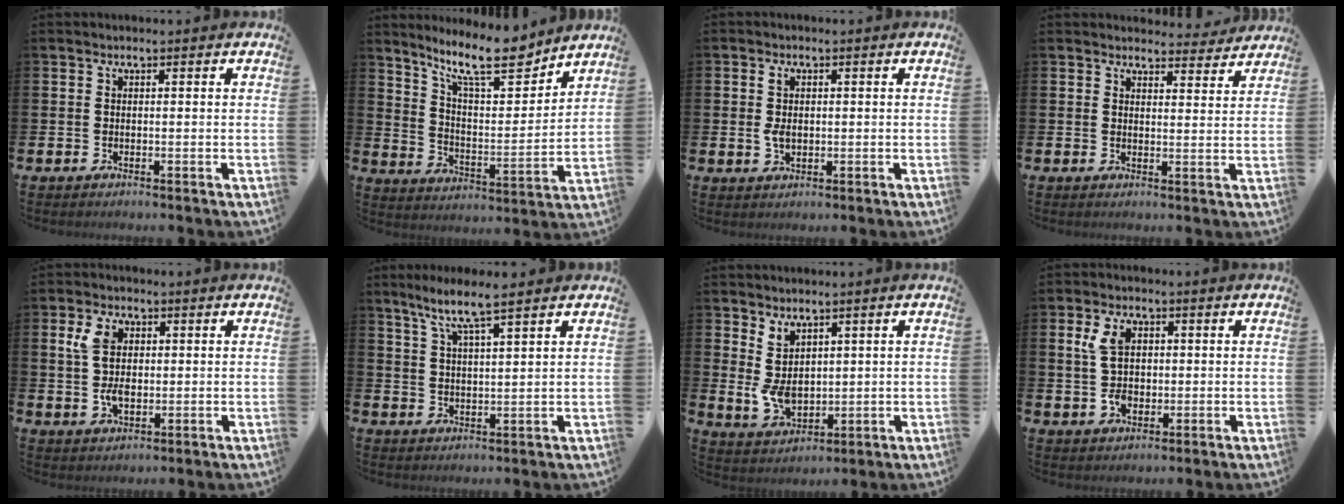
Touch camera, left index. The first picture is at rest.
{"total": 12.3, "force": [10.3, 3.0, 6.1], "torque": [-0.123, -0.060, 0.180]}
{"total": 2.9, "force": [0.6, 2.0, 1.9], "torque": [-0.030, 0.005, 0.006]}
{"total": 3.5, "force": [3.4, 0.8, 0.0], "torque": [0.000, -0.023, 0.060]}
{"total": 5.5, "force": [1.4, 3.6, 4.0], "torque": [-0.065, 0.007, 0.020]}
{"total": 6.4, "force": [5.5, 0.2, 3.4], "torque": [-0.078, -0.017, 0.096]}
{"total": 5.0, "force": [1.9, 3.6, 2.9], "torque": [-0.060, 0.003, 0.038]}
{"total": 6.0, "force": [1.3, 4.0, 4.2], "torque": [-0.087, 0.009, 0.018]}